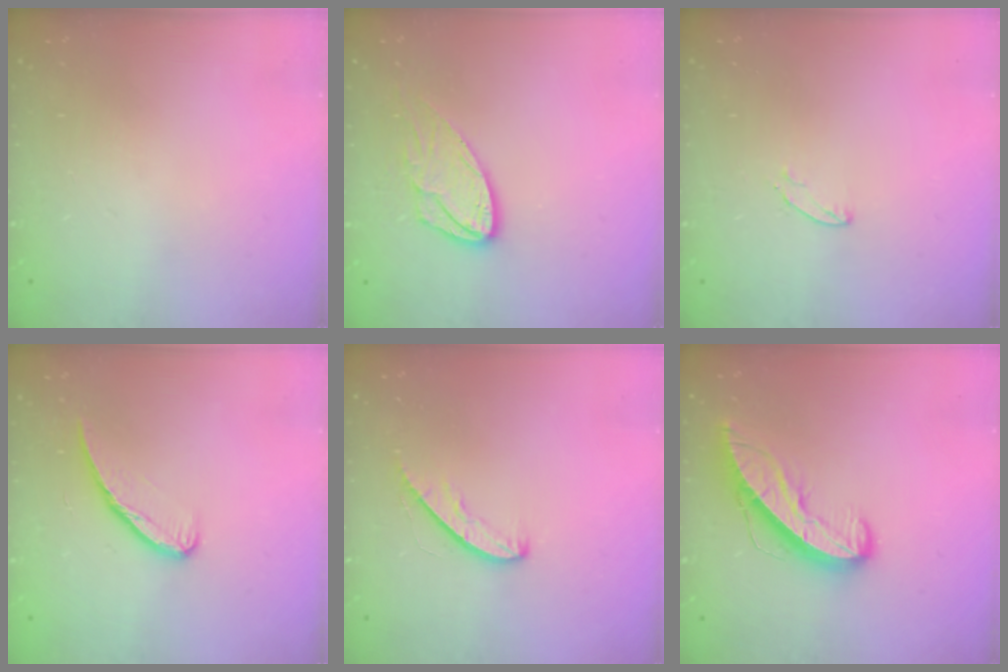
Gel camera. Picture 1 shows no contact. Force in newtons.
{"total": 10.8, "press": 10.7, "slide": 0.8}
{"total": 4.7, "press": 4.6, "slide": 0.3}
{"total": 7.1, "press": 7.0, "slide": 0.6}
{"total": 5.1, "press": 5.1, "slide": 0.4}
{"total": 10.8, "press": 10.7, "slide": 0.8}